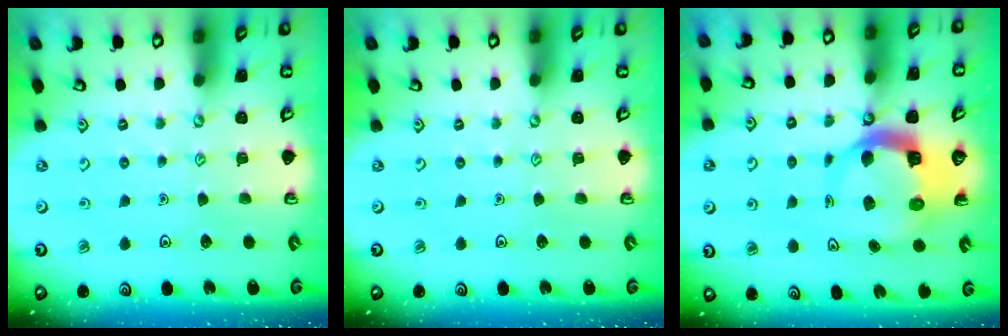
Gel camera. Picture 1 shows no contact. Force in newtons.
{"total": 0.0}
{"total": 8.0, "press": 8.0, "slide": 1.1}